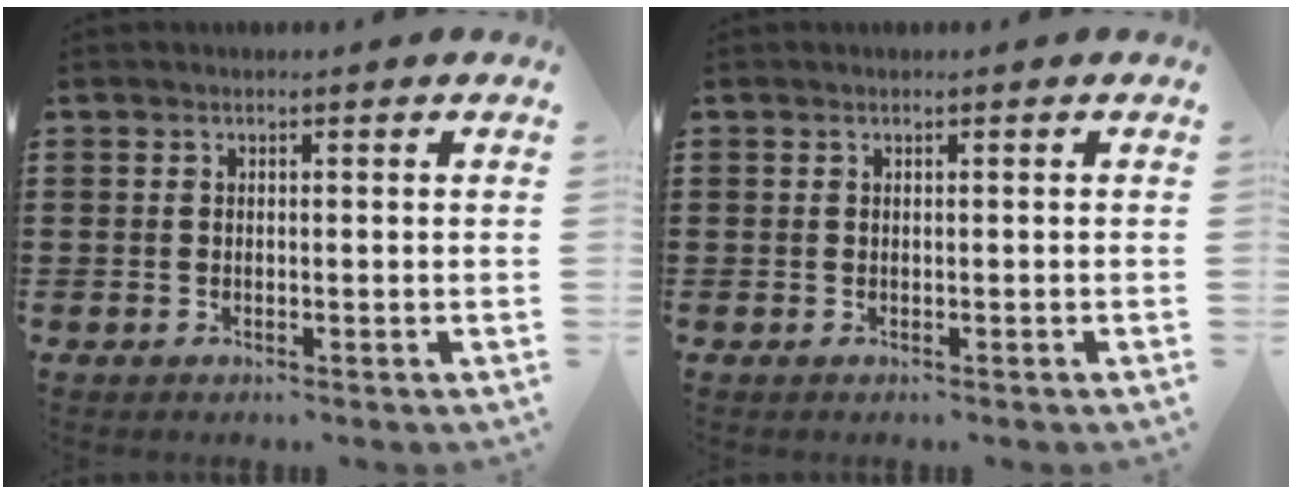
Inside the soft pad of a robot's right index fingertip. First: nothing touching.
{"total": 0.0}